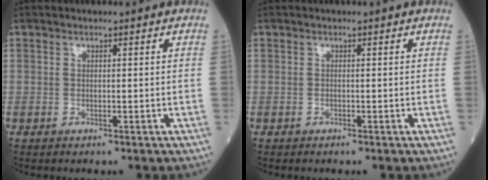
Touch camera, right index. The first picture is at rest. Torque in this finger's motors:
{"motor_torque": [0.00, 0.00, 0.00, -0.01]}